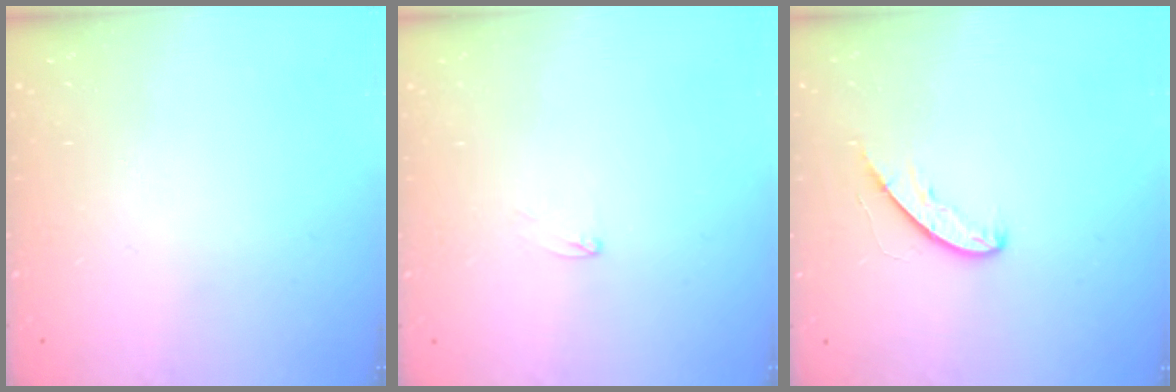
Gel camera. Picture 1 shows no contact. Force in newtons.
{"total": 2.2, "press": 2.2, "slide": 0.2}
{"total": 5.2, "press": 5.2, "slide": 0.5}